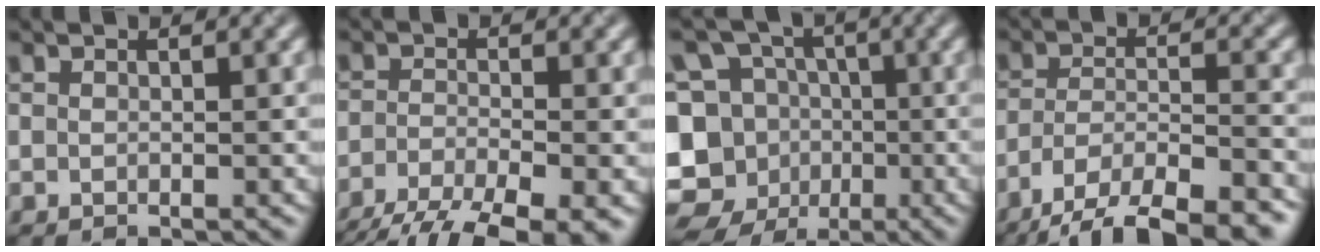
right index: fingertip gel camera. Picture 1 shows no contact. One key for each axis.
{"total": 8.4, "fx": -6.0, "fy": 2.1, "fz": 5.4, "tx": -0.096, "ty": -0.020, "tz": -0.104}
{"total": 11.5, "fx": -4.7, "fy": 9.8, "fz": 3.8, "tx": -0.084, "ty": -0.009, "tz": -0.076}
{"total": 11.0, "fx": -8.9, "fy": 3.3, "fz": 5.6, "tx": -0.087, "ty": -0.017, "tz": -0.137}